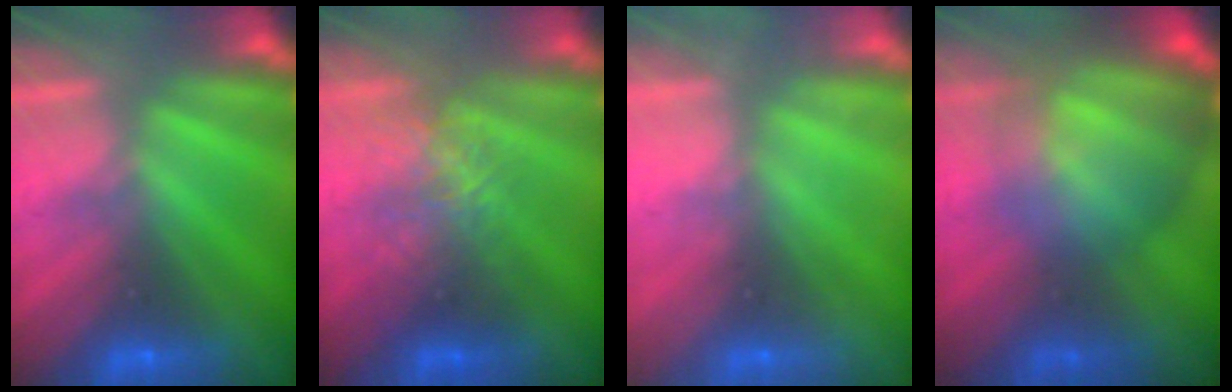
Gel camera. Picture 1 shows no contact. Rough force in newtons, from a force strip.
{"total": 2.4}
{"total": 2.2}
{"total": 8.6}